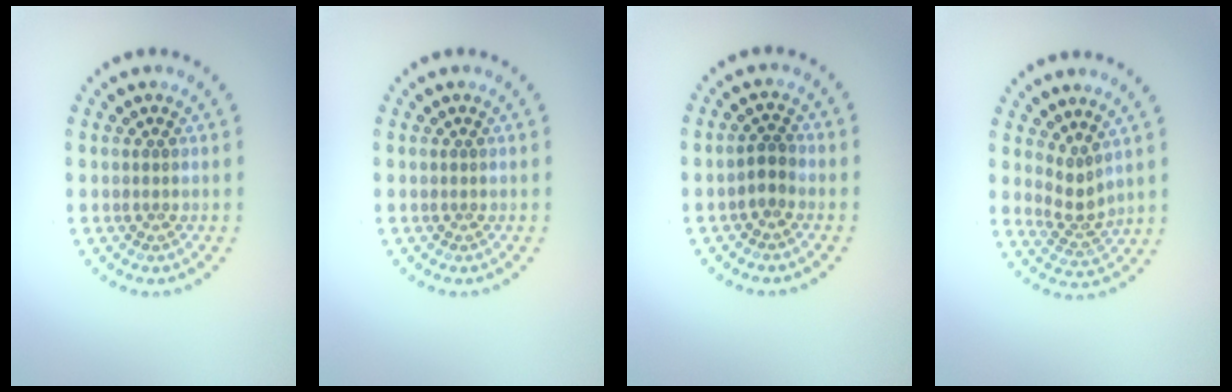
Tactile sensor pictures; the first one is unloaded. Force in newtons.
{"total": 0.0}
{"total": 1.3, "press": 1.1, "slide": 0.6}
{"total": 2.2, "press": 1.5, "slide": 1.6}